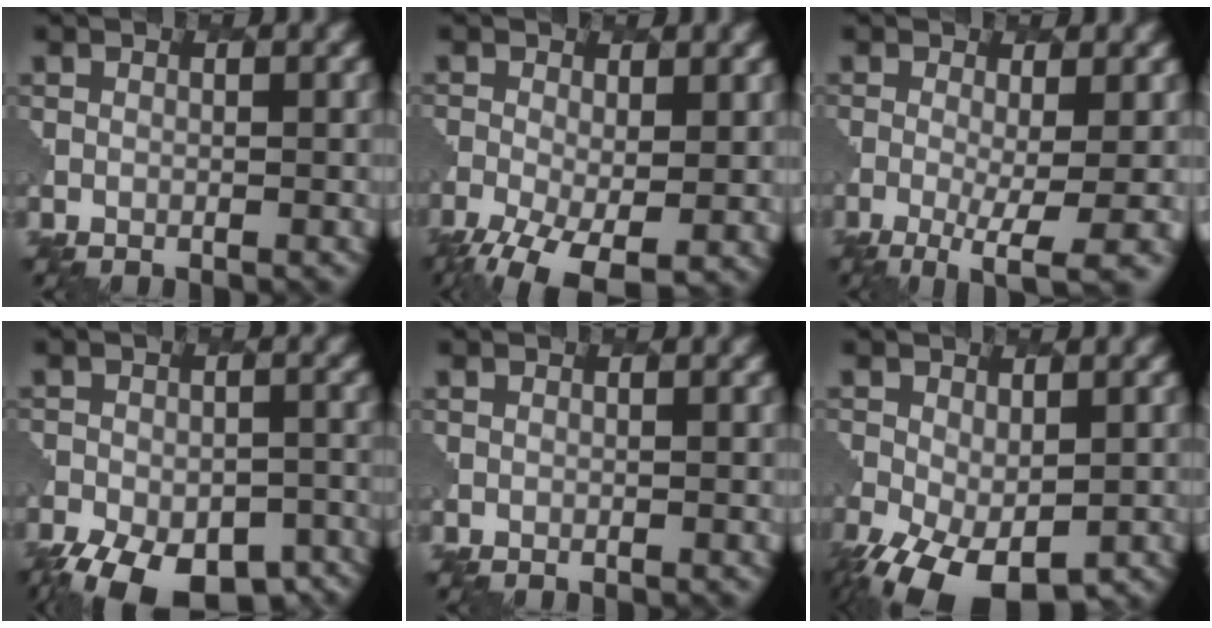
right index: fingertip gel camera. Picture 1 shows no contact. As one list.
[{"total": 6.8, "force": [-2.8, 3.1, 5.4], "torque": [-0.115, -0.024, -0.047]}, {"total": 6.0, "force": [-1.9, 1.5, 5.5], "torque": [-0.085, -0.010, -0.029]}, {"total": 12.6, "force": [-9.7, 5.5, 5.7], "torque": [-0.087, -0.025, -0.128]}, {"total": 0.0}, {"total": 8.1, "force": [-3.5, 4.3, 5.9], "torque": [-0.128, -0.036, -0.049]}]